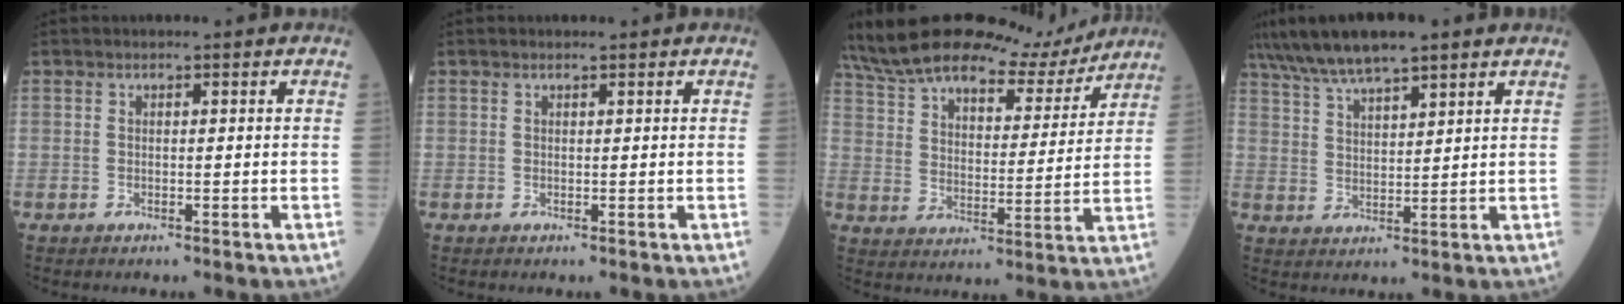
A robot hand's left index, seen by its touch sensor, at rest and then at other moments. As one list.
[{"total": 0.0}, {"total": 22.5, "force": [20.0, 5.9, 8.3], "torque": [-0.161, 0.012, 0.301]}, {"total": 9.5, "force": [7.5, 1.4, 5.6], "torque": [-0.106, 0.028, 0.136]}]